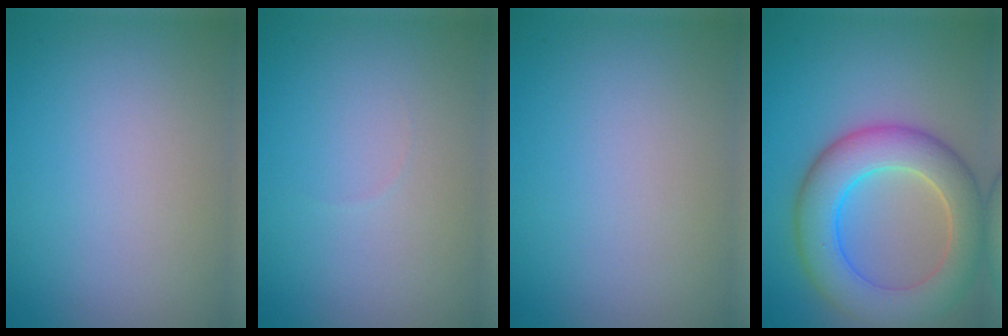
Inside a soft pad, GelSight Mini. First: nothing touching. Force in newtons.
{"total": 0.0}
{"total": 0.0}
{"total": 8.4, "press": 8.4, "slide": 0.6}